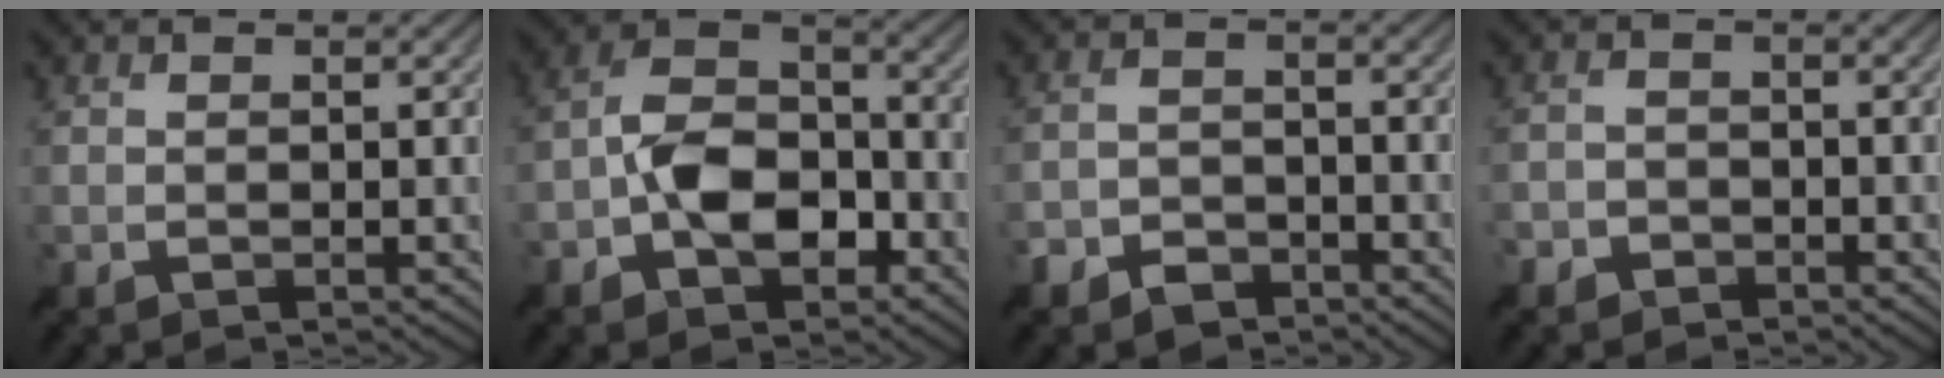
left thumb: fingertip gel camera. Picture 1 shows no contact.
{"total": 8.7, "force": [-3.2, 4.8, 6.5], "torque": [-0.123, 0.015, -0.072]}
{"total": 4.1, "force": [-3.3, 2.0, 1.3], "torque": [-0.022, -0.002, -0.067]}
{"total": 2.5, "force": [-2.0, 1.6, 0.2], "torque": [0.005, 0.003, -0.044]}